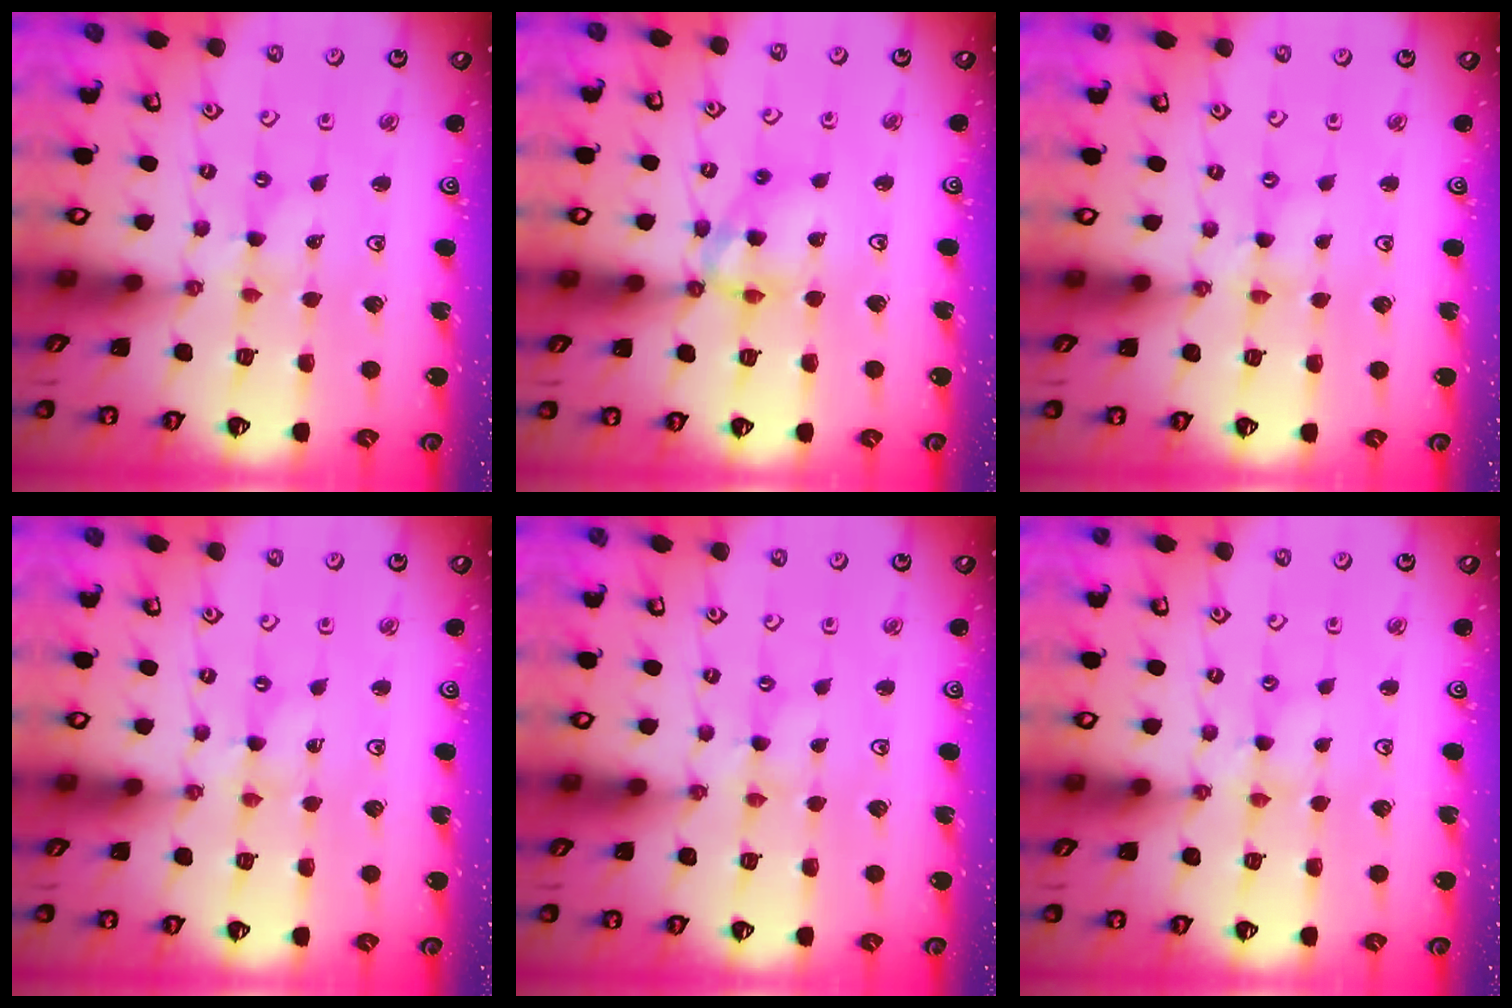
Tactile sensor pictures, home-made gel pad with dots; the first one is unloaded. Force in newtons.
{"total": 11.7, "press": 11.7, "slide": 1.0}
{"total": 1.7, "press": 1.7, "slide": 0.2}
{"total": 0.0}
{"total": 1.0, "press": 1.0, "slide": 0.2}
{"total": 2.3, "press": 2.3, "slide": 0.3}